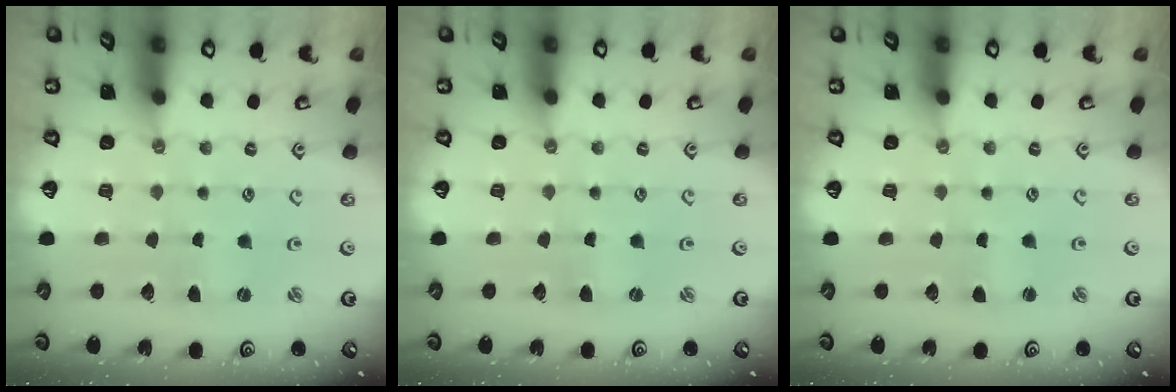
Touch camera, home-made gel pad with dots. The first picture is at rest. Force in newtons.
{"total": 1.1, "press": 1.1, "slide": 0.2}
{"total": 1.1, "press": 1.1, "slide": 0.0}